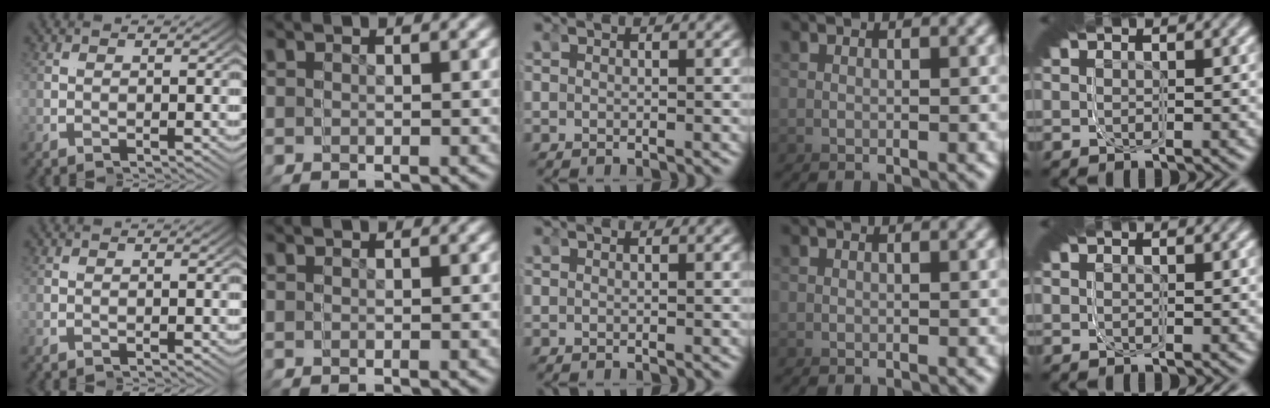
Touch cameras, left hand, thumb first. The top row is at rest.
{}